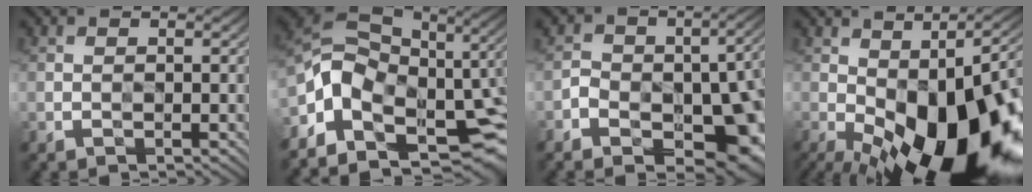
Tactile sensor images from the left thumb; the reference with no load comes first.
{"total": 14.4, "force": [-5.4, 9.7, 9.3], "torque": [-0.214, -0.014, -0.090]}
{"total": 13.5, "force": [-5.3, 9.1, 8.5], "torque": [-0.117, -0.017, -0.089]}
{"total": 21.9, "force": [-7.7, 10.6, 17.5], "torque": [-0.274, -0.040, -0.097]}